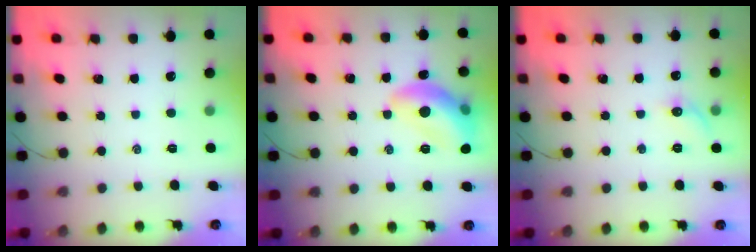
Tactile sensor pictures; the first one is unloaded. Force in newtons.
{"total": 14.1, "press": 14.1, "slide": 1.3}
{"total": 6.2, "press": 6.0, "slide": 1.7}